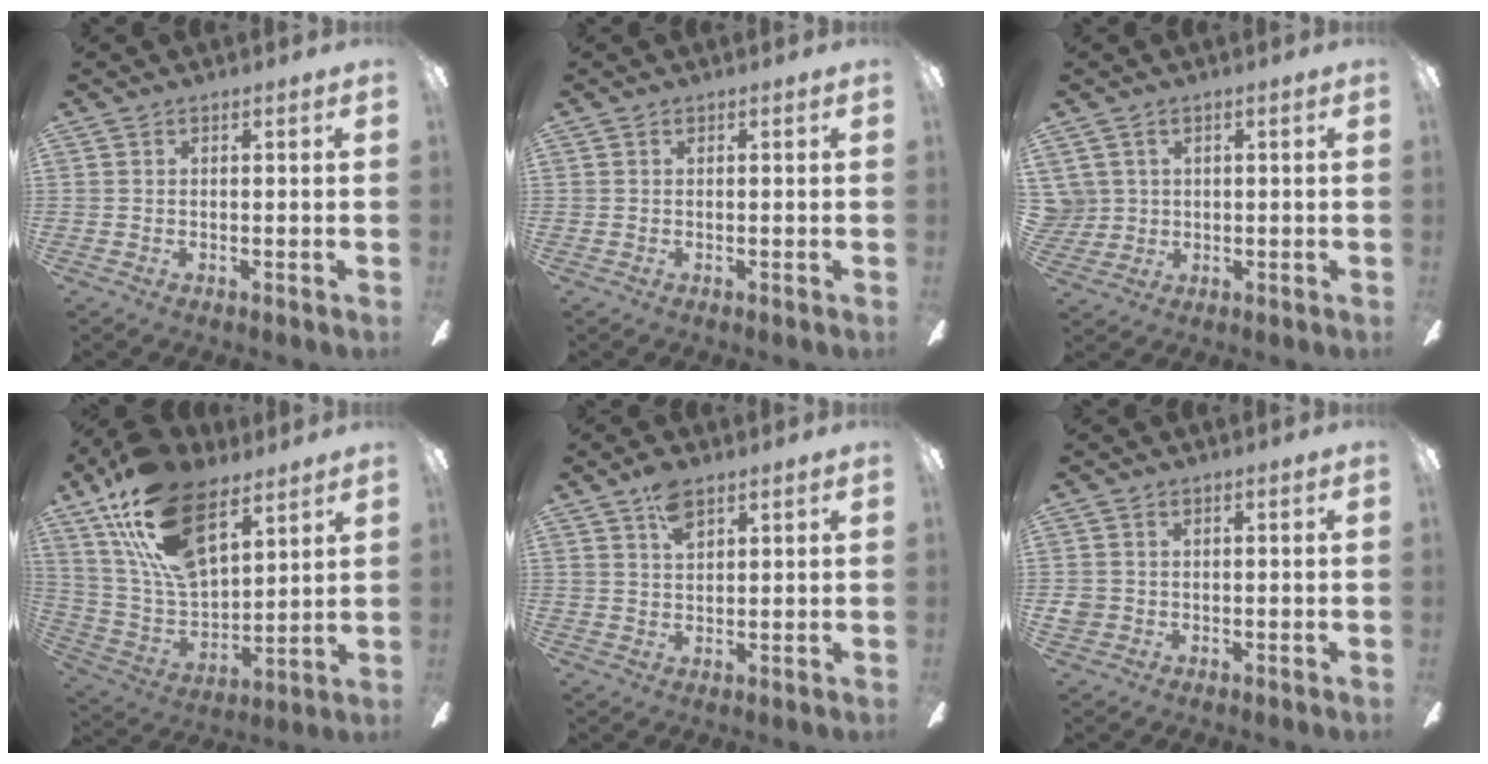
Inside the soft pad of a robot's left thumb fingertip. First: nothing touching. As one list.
[{"total": 0.0}, {"total": 3.9, "force": [1.4, 3.7, 0.1], "torque": [-0.017, 0.009, 0.028]}, {"total": 22.4, "force": [13.1, 11.4, 14.2], "torque": [-0.274, -0.057, 0.238]}, {"total": 5.5, "force": [3.5, 2.7, 3.4], "torque": [-0.059, -0.002, 0.061]}, {"total": 2.5, "force": [-0.2, 2.3, 0.9], "torque": [-0.015, 0.005, -0.003]}]